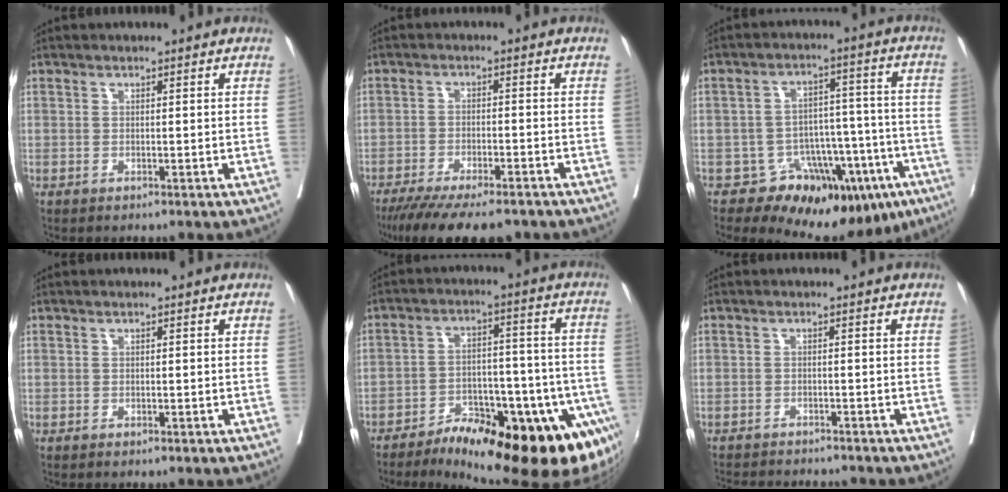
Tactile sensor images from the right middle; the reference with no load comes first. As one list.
[{"total": 13.0, "force": [-10.5, 3.0, 7.1], "torque": [-0.115, -0.025, -0.160]}, {"total": 13.3, "force": [-8.7, 7.0, 7.2], "torque": [-0.054, 0.063, -0.117]}, {"total": 0.6, "force": [-0.3, 0.2, 0.5], "torque": [-0.009, -0.001, -0.001]}, {"total": 20.7, "force": [-13.6, 5.7, 14.5], "torque": [-0.129, 0.015, -0.187]}, {"total": 8.9, "force": [-8.4, 1.2, 2.7], "torque": [-0.036, -0.008, -0.115]}]